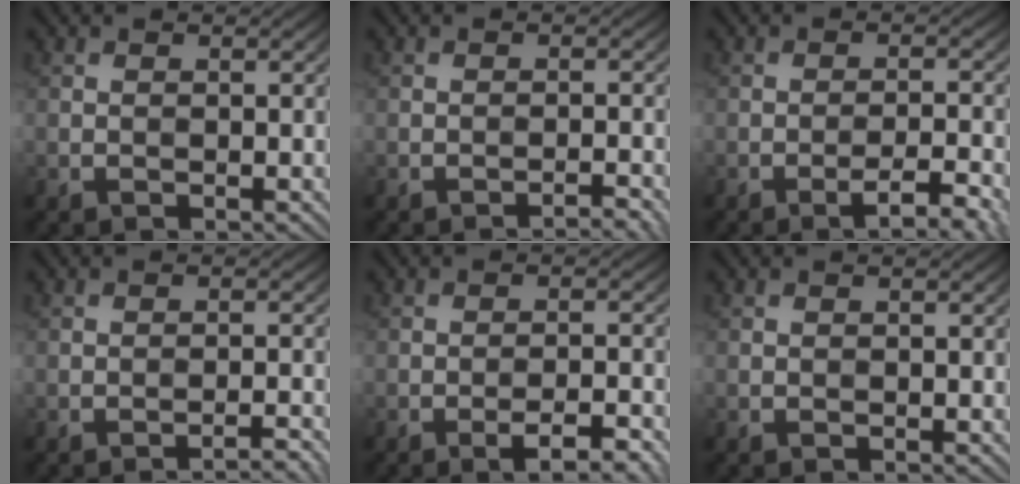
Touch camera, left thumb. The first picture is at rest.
{"total": 2.4, "force": [-1.8, 0.2, 1.5], "torque": [-0.020, 0.008, -0.031]}
{"total": 6.1, "force": [-3.7, 1.1, 4.7], "torque": [-0.070, 0.010, -0.050]}
{"total": 2.4, "force": [-1.8, 0.2, 1.5], "torque": [-0.021, 0.010, -0.031]}
{"total": 5.1, "force": [-3.0, 1.1, 4.0], "torque": [-0.064, 0.009, -0.041]}
{"total": 0.0}